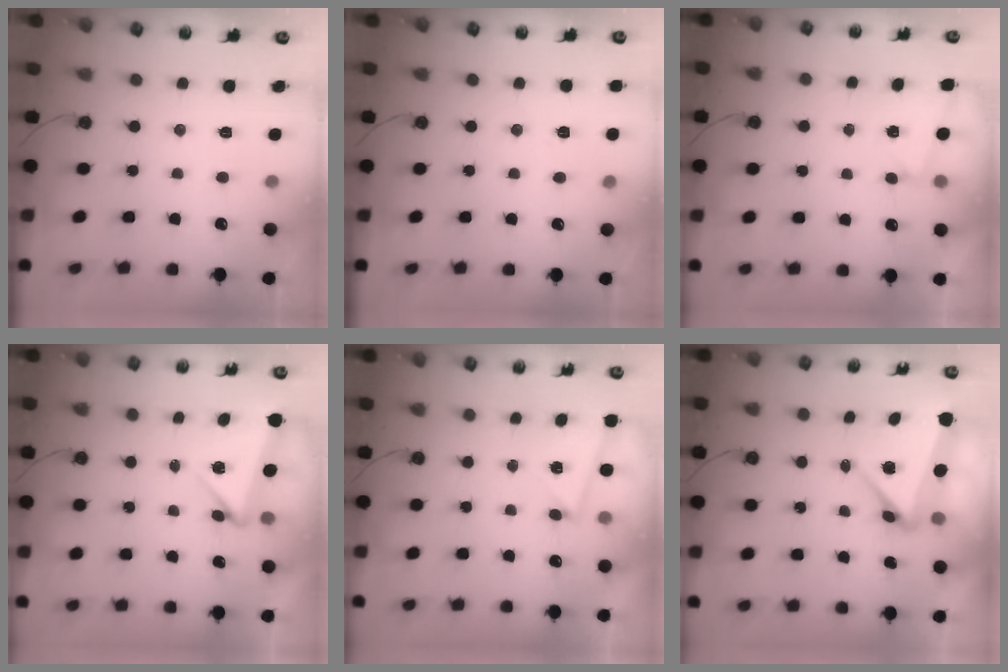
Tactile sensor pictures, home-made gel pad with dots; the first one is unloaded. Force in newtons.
{"total": 3.1, "press": 2.9, "slide": 0.9}
{"total": 2.3, "press": 1.3, "slide": 1.9}
{"total": 6.2, "press": 6.2, "slide": 0.3}
{"total": 3.0, "press": 2.8, "slide": 1.3}
{"total": 7.3, "press": 7.3, "slide": 0.7}